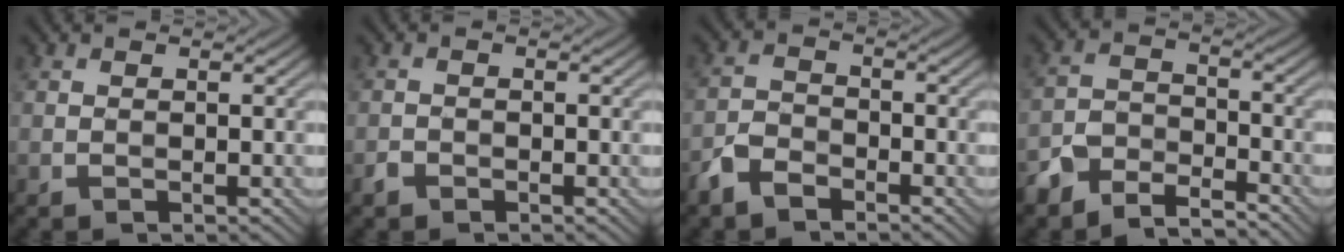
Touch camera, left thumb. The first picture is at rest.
{"total": 1.1, "force": [-0.8, 0.7, 0.3], "torque": [-0.005, -0.001, -0.018]}
{"total": 4.1, "force": [-3.2, 2.0, 1.7], "torque": [-0.037, -0.005, -0.076]}
{"total": 6.6, "force": [-5.7, 2.6, 2.2], "torque": [-0.047, -0.005, -0.121]}